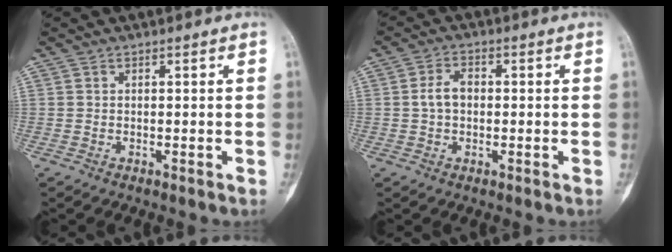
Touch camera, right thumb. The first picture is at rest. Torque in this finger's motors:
{"motor_torque": [0.48, 0.47, 0.33, -0.21, -0.02]}